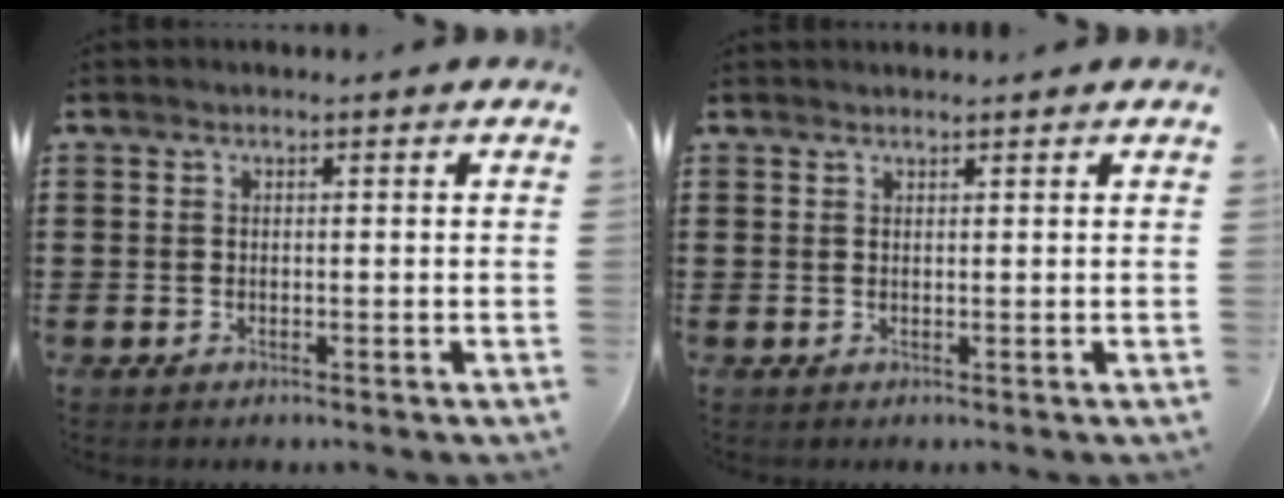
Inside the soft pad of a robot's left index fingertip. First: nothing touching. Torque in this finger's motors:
{"motor_torque": [2.14, 0.00, -0.07, -0.04]}